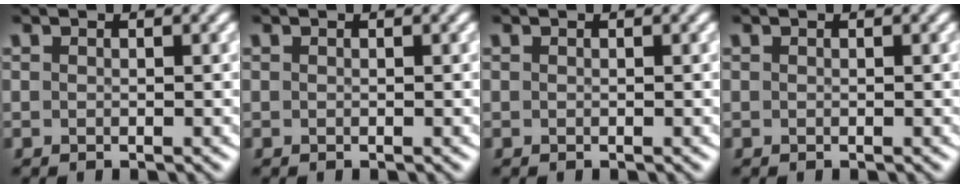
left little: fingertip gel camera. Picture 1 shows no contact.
{"total": 0.0}
{"total": 0.0}
{"total": 0.0}